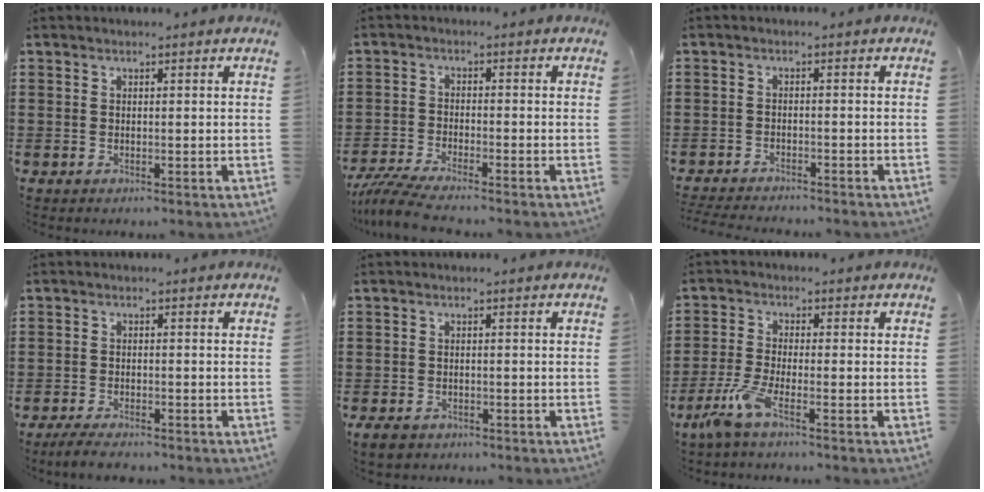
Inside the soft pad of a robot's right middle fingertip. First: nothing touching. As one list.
[{"total": 4.5, "force": [-4.1, 0.0, 1.9], "torque": [-0.060, -0.020, -0.085]}, {"total": 2.5, "force": [-2.5, 0.0, 0.2], "torque": [-0.013, -0.003, -0.056]}, {"total": 2.6, "force": [-2.4, 0.3, 1.0], "torque": [-0.025, 0.001, -0.051]}, {"total": 1.7, "force": [-1.3, 0.8, 0.6], "torque": [-0.022, 0.000, -0.030]}, {"total": 5.0, "force": [-3.1, 0.7, 3.9], "torque": [-0.100, -0.017, -0.062]}]